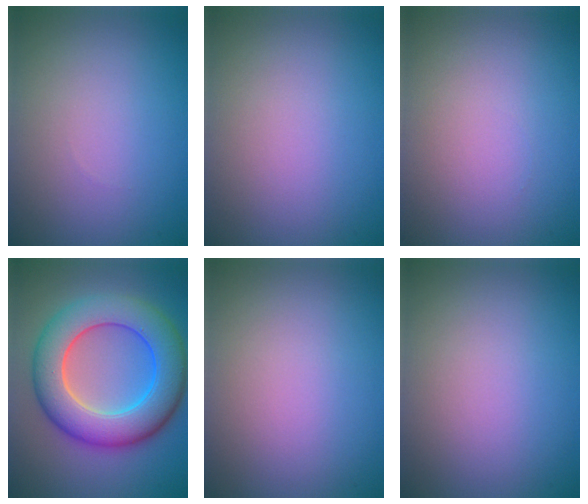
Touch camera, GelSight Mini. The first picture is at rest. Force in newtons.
{"total": 0.0}
{"total": 0.0}
{"total": 9.9, "press": 9.9, "slide": 0.5}
{"total": 0.0}
{"total": 0.0}